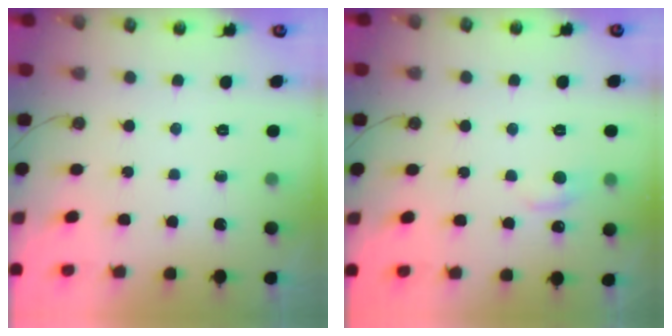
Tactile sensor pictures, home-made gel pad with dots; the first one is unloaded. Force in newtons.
{"total": 1.1, "press": 0.6, "slide": 0.9}